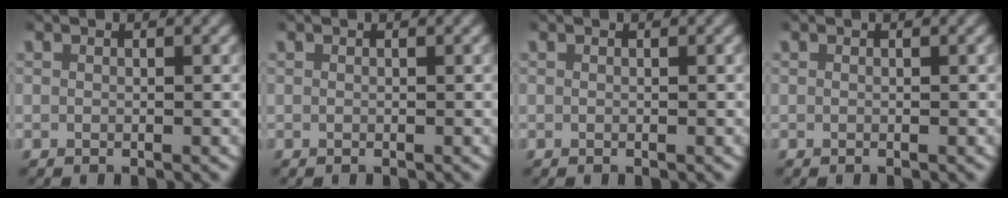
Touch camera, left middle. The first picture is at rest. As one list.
[{"total": 0.0}, {"total": 0.0}, {"total": 0.0}]